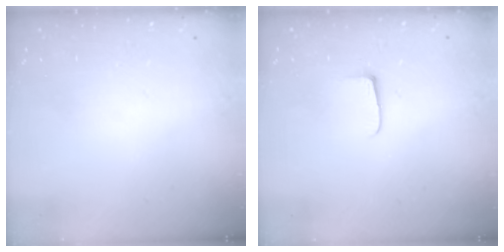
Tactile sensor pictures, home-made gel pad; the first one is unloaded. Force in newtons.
{"total": 5.0, "press": 5.0, "slide": 0.5}